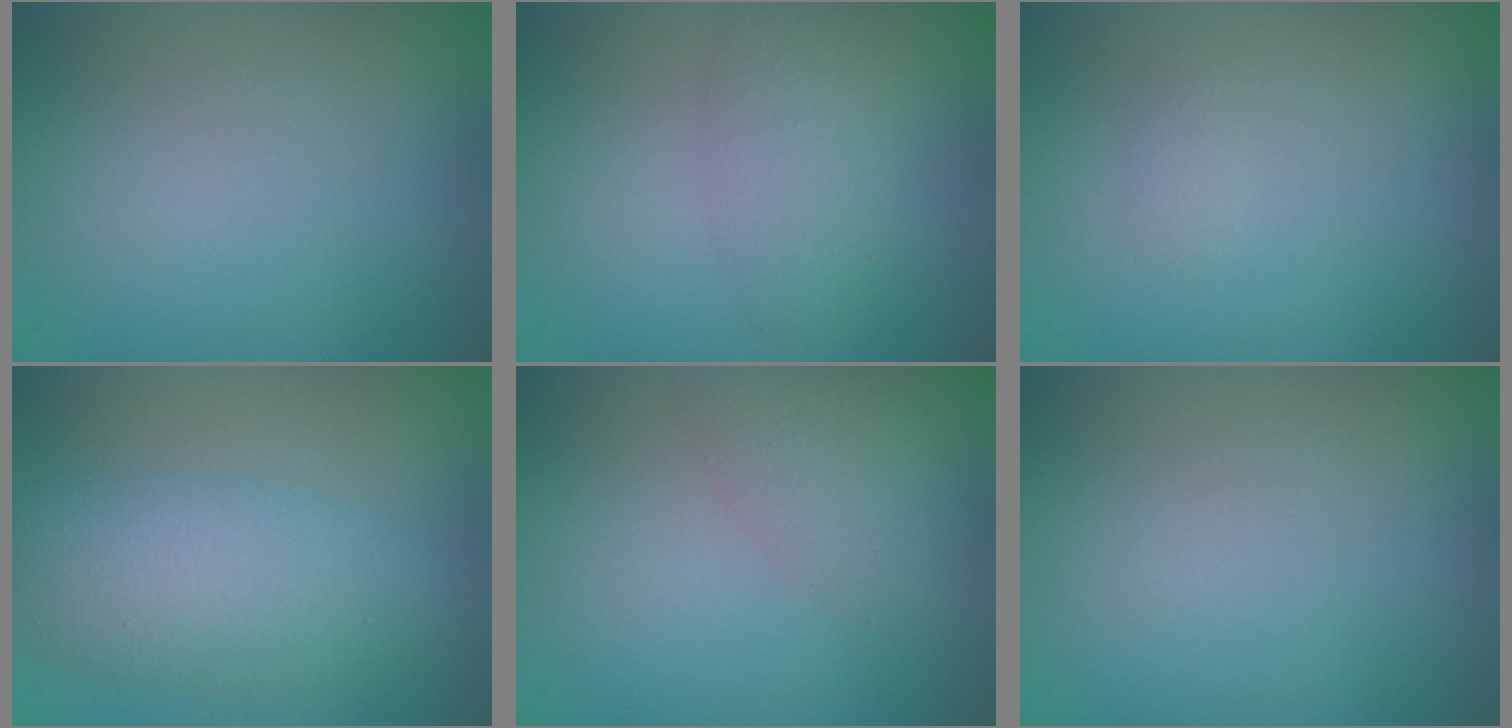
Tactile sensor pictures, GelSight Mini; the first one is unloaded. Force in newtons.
{"total": 2.7, "press": 2.7, "slide": 0.1}
{"total": 0.5, "press": 0.5, "slide": 0.1}
{"total": 5.4, "press": 5.4, "slide": 0.1}
{"total": 3.0, "press": 3.0, "slide": 0.1}
{"total": 0.0}